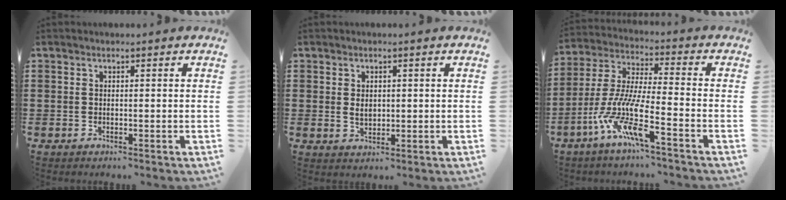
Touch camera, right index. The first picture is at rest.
{"total": 2.3, "force": [0.3, 1.7, 1.6], "torque": [-0.027, 0.005, 0.004]}
{"total": 10.6, "force": [-6.7, 1.1, 8.1], "torque": [-0.208, -0.028, -0.146]}